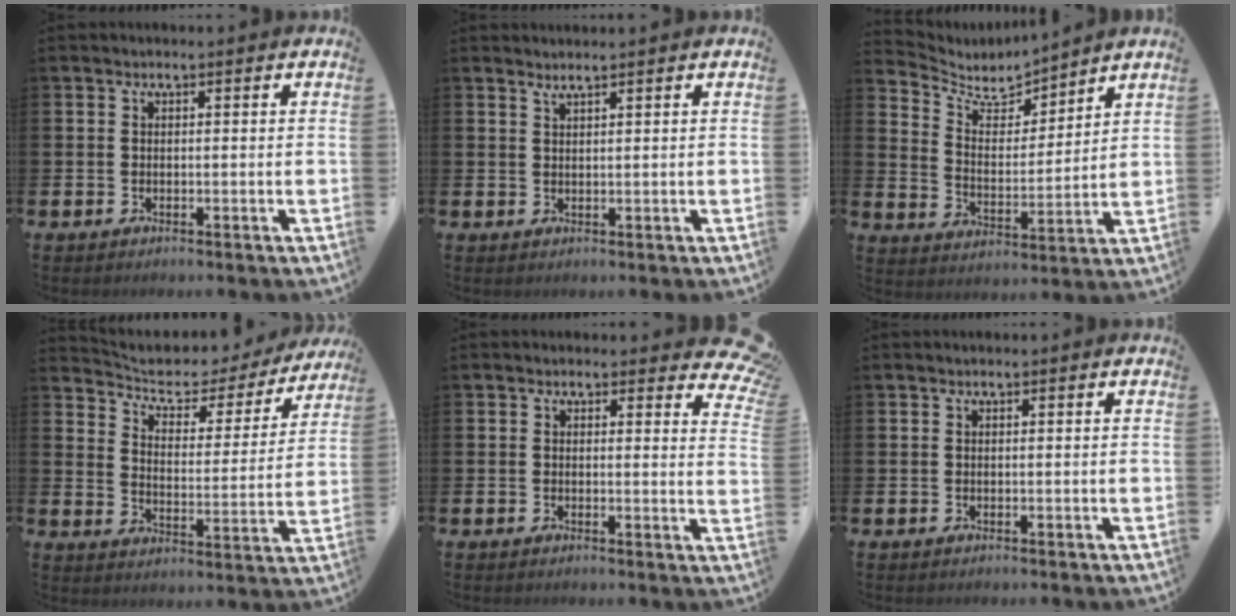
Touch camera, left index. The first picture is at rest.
{"total": 1.2, "force": [1.2, -0.2, 0.0], "torque": [-0.001, -0.004, 0.023]}
{"total": 6.0, "force": [5.6, 2.0, 0.9], "torque": [-0.056, -0.044, 0.096]}
{"total": 5.2, "force": [4.6, 2.0, 1.2], "torque": [-0.057, -0.036, 0.072]}
{"total": 2.4, "force": [2.0, 1.2, 0.4], "torque": [0.008, -0.014, 0.029]}
{"total": 0.0}